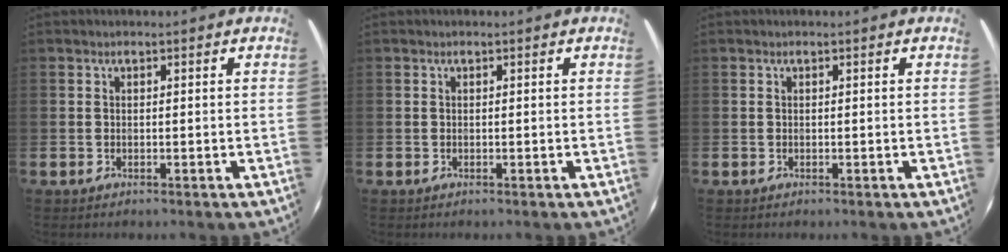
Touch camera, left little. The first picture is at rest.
{"total": 0.0}
{"total": 0.0}